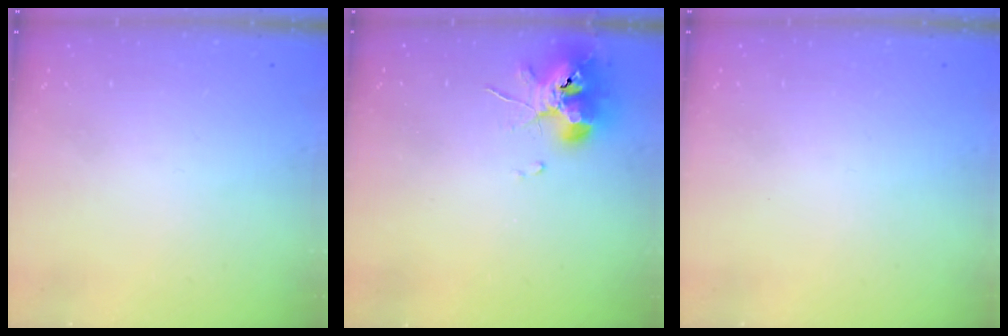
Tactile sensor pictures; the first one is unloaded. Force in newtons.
{"total": 9.7, "press": 9.6, "slide": 1.4}
{"total": 0.0}